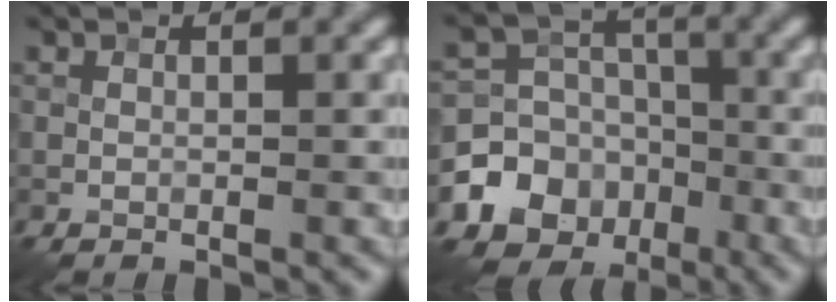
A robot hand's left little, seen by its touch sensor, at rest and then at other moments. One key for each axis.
{"total": 8.3, "fx": -3.5, "fy": 7.1, "fz": 2.3, "tx": -0.028, "ty": -0.010, "tz": -0.092}